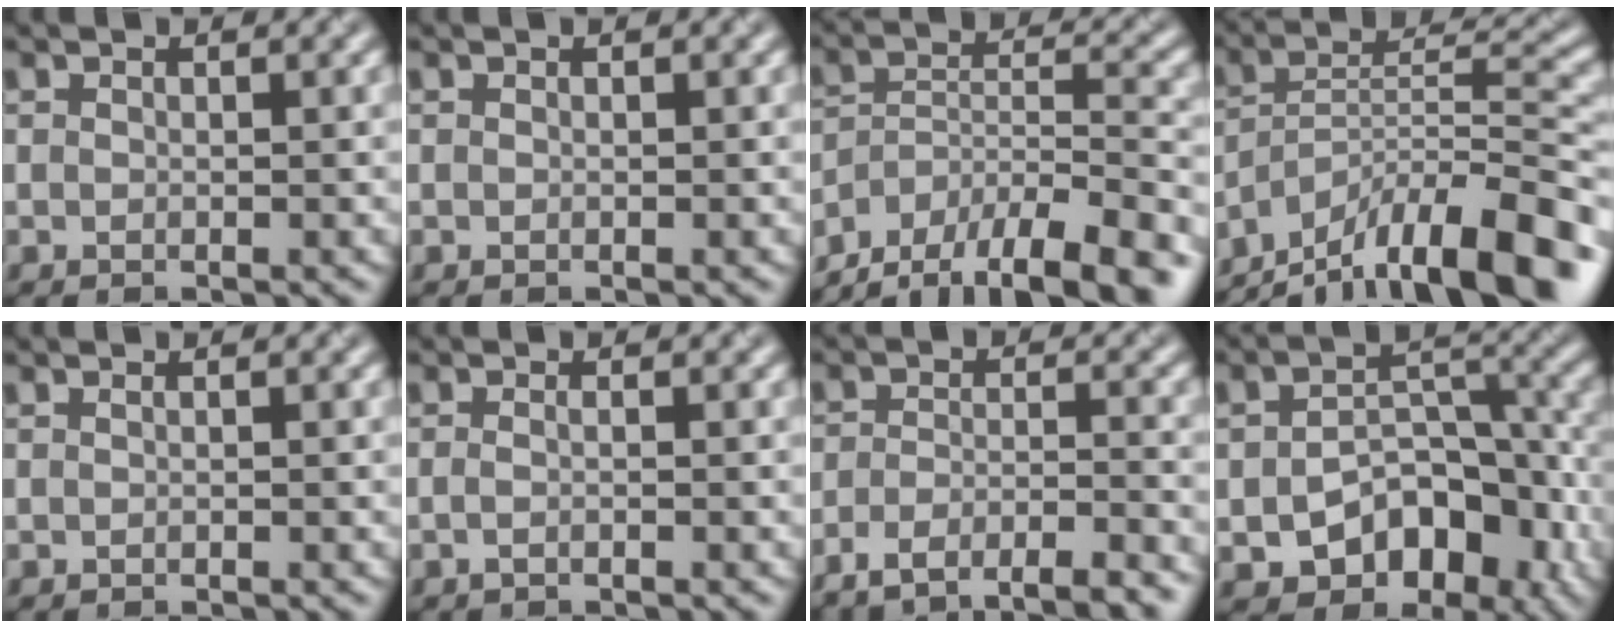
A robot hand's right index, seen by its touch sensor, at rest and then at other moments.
{"total": 0.0}
{"total": 14.5, "force": [-11.9, 5.7, 6.0], "torque": [-0.104, 0.007, -0.172]}
{"total": 14.5, "force": [-11.2, 3.9, 8.5], "torque": [-0.143, 0.019, -0.183]}
{"total": 0.0}
{"total": 0.9, "force": [-0.3, 0.2, 0.8], "torque": [-0.017, -0.003, -0.008]}
{"total": 5.9, "force": [-4.8, 1.3, 3.1], "torque": [-0.054, -0.003, -0.080]}
{"total": 9.6, "force": [-3.6, 6.1, 6.5], "torque": [-0.101, -0.019, -0.040]}